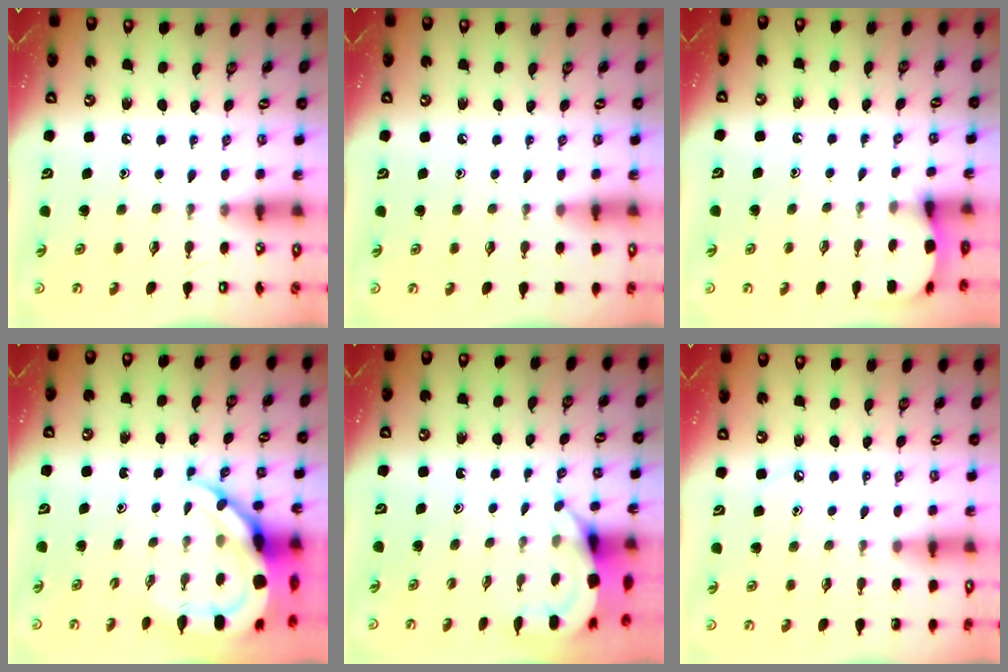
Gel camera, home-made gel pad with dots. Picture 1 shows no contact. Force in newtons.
{"total": 1.9, "press": 1.9, "slide": 0.1}
{"total": 2.2, "press": 2.2, "slide": 0.2}
{"total": 11.4, "press": 11.3, "slide": 1.2}
{"total": 4.0, "press": 4.0, "slide": 0.5}
{"total": 2.4, "press": 2.4, "slide": 0.3}